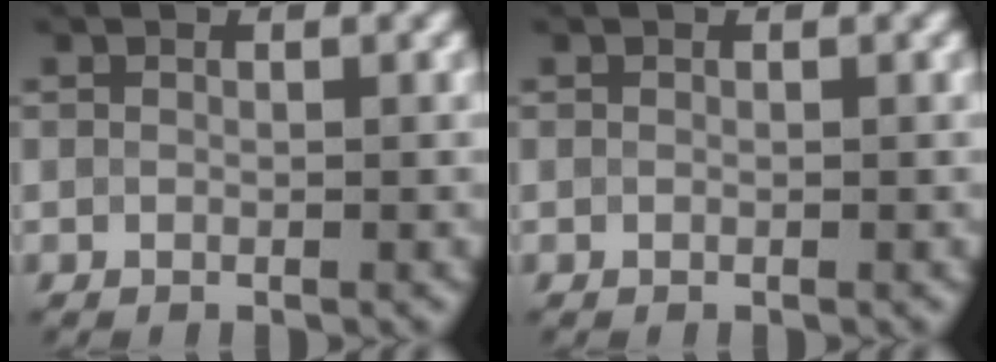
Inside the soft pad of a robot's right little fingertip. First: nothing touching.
{"total": 0.0}